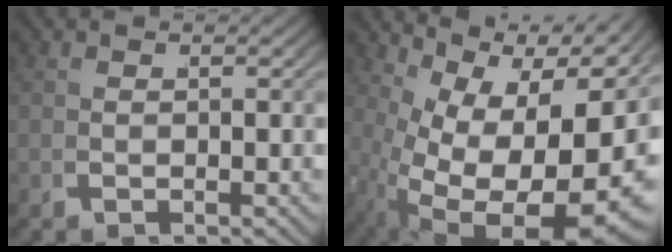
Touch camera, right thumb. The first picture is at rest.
{"total": 17.1, "force": [0.5, 10.4, 13.6], "torque": [-0.245, -0.061, 0.049]}